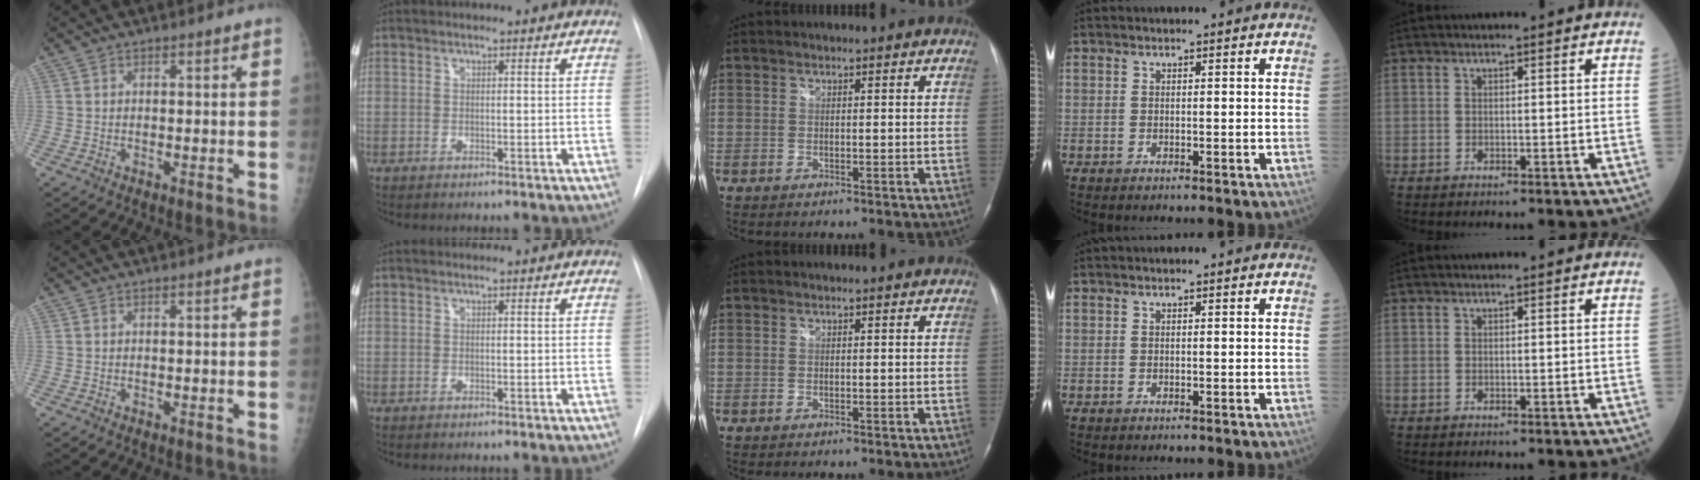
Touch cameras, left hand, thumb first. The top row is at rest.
{}